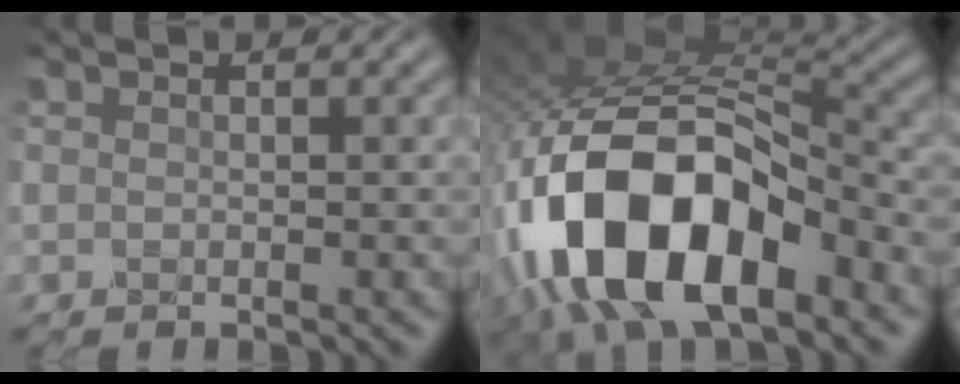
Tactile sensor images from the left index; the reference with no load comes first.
{"total": 13.8, "force": [-6.3, 7.0, 10.1], "torque": [-0.199, -0.005, -0.108]}